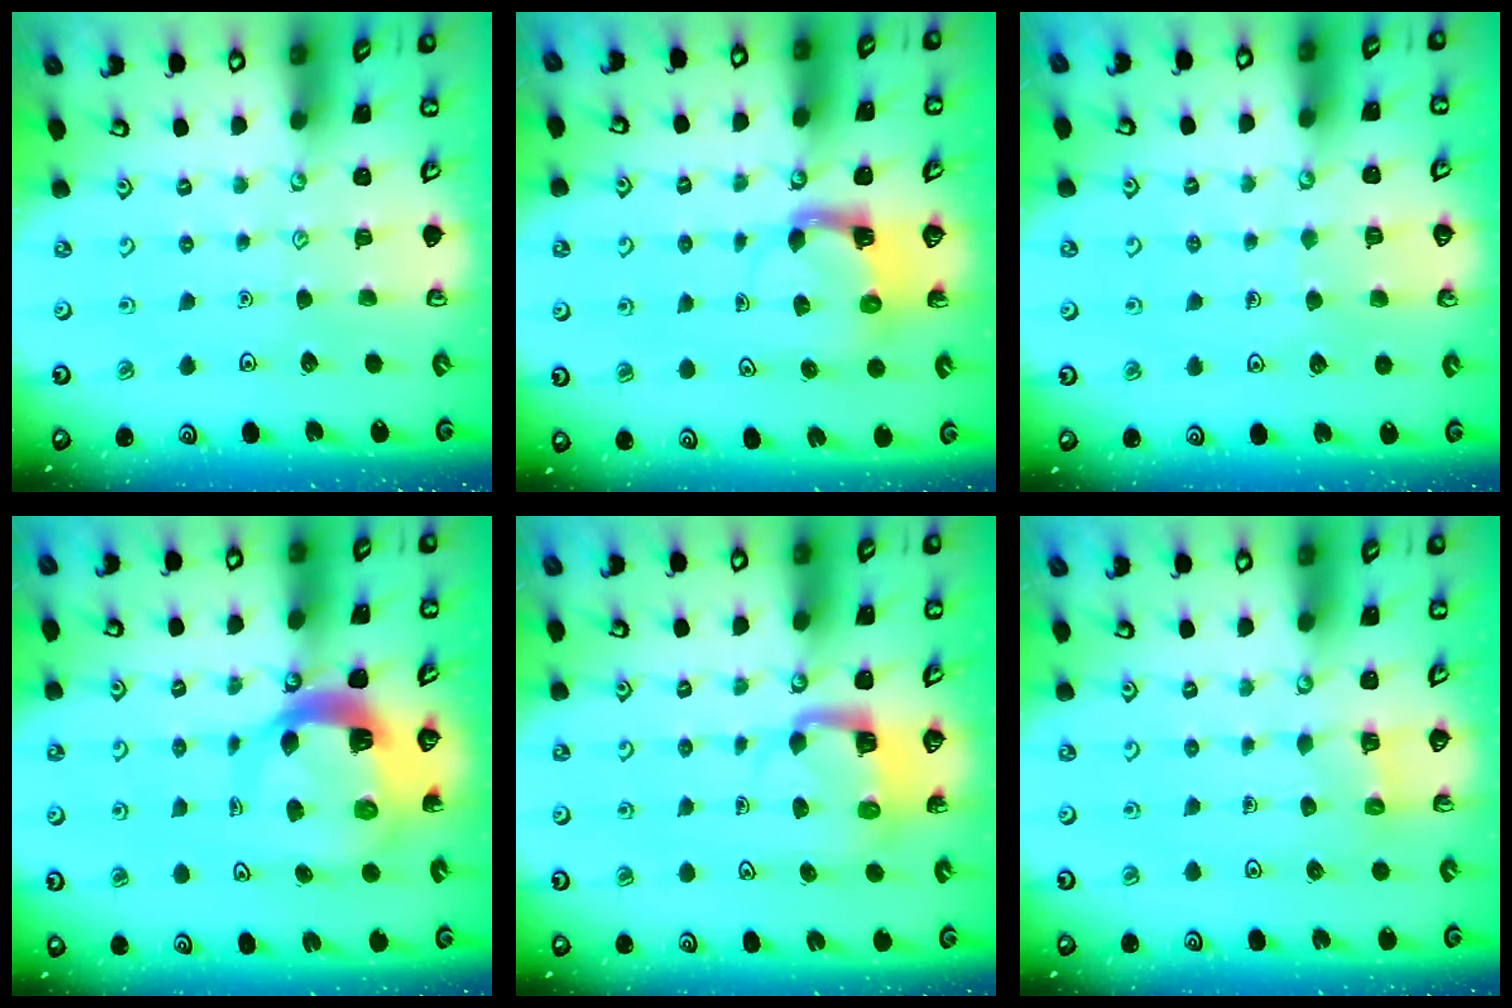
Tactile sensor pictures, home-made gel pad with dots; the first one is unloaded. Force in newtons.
{"total": 3.9, "press": 3.8, "slide": 0.7}
{"total": 5.3, "press": 5.3, "slide": 0.4}
{"total": 8.4, "press": 8.3, "slide": 0.9}
{"total": 4.4, "press": 4.4, "slide": 0.1}
{"total": 2.5, "press": 2.5, "slide": 0.1}